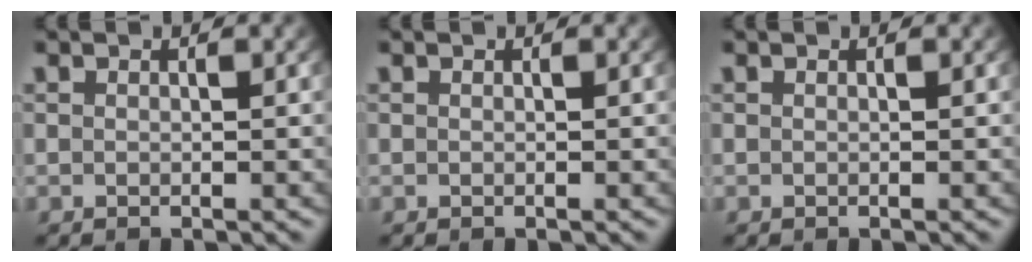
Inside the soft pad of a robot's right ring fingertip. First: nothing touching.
{"total": 0.0}
{"total": 0.0}